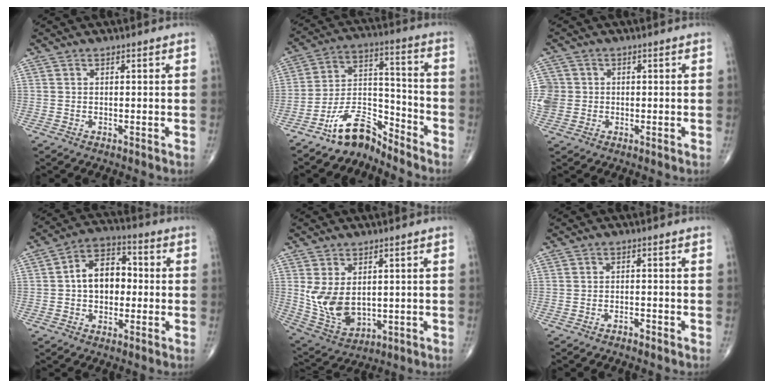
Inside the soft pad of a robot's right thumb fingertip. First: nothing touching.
{"total": 9.7, "force": [-8.5, 3.5, 3.0], "torque": [-0.038, 0.099, -0.168]}
{"total": 5.9, "force": [0.1, 5.7, 1.7], "torque": [-0.036, 0.016, 0.006]}
{"total": 10.0, "force": [-0.1, 6.9, 7.3], "torque": [-0.091, 0.027, -0.014]}
{"total": 9.6, "force": [1.0, 6.2, 7.3], "torque": [-0.131, -0.014, 0.041]}
{"total": 1.1, "force": [-1.0, 0.3, 0.4], "torque": [-0.006, 0.008, -0.018]}